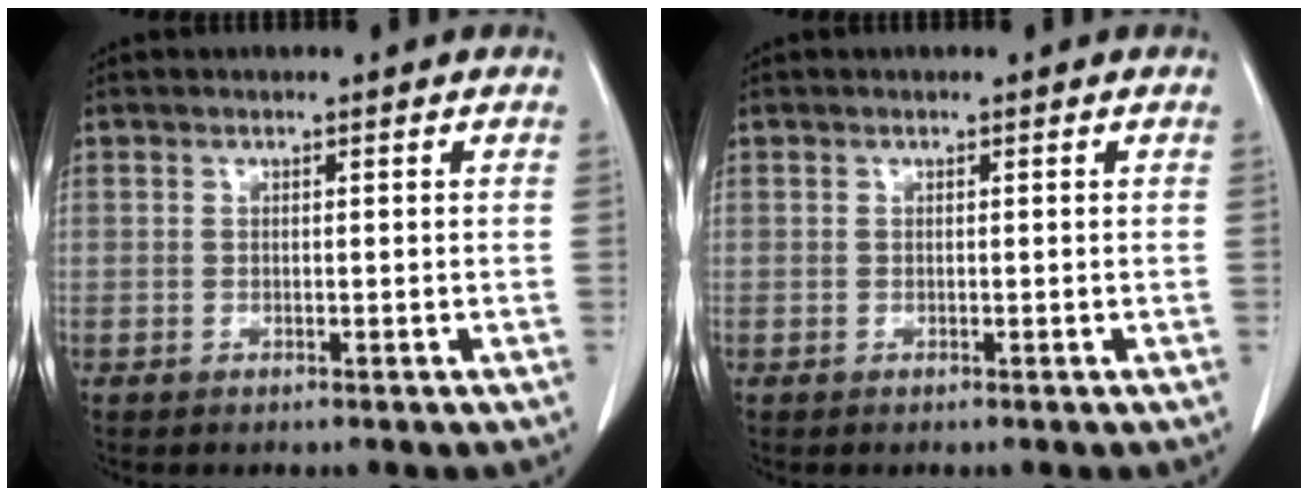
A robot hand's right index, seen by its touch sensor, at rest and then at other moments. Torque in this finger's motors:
{"motor_torque": [0.00, 0.00, 0.06, 0.00]}